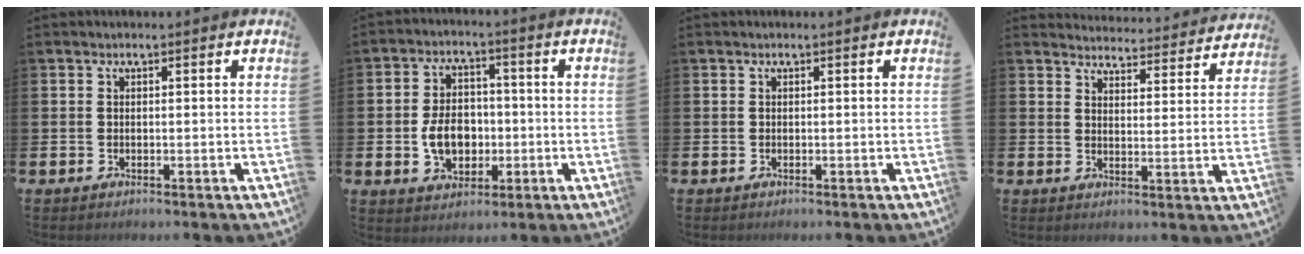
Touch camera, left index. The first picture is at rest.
{"total": 6.3, "force": [-1.1, 4.7, 4.1], "torque": [-0.074, 0.004, -0.026]}
{"total": 0.0}
{"total": 4.1, "force": [4.1, 0.6, 0.1], "torque": [-0.013, -0.035, 0.069]}